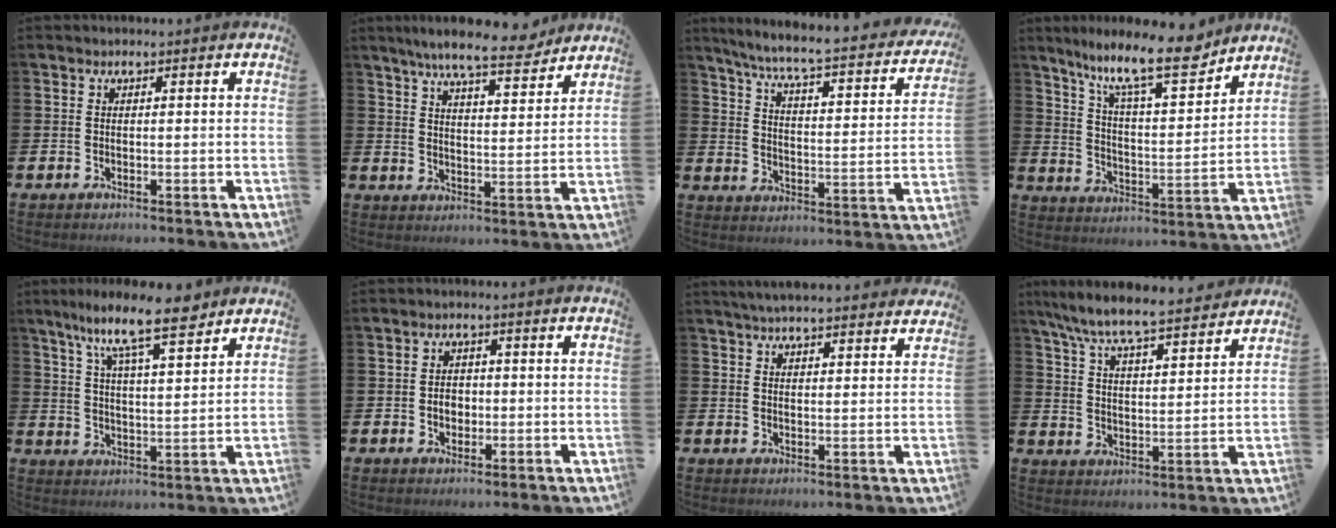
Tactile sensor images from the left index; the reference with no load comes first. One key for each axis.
{"total": 8.6, "fx": 7.8, "fy": 1.0, "fz": 3.6, "tx": -0.067, "ty": -0.040, "tz": 0.135}
{"total": 6.3, "fx": 5.5, "fy": 0.5, "fz": 3.1, "tx": -0.089, "ty": -0.045, "tz": 0.086}
{"total": 13.1, "fx": 10.5, "fy": 2.6, "fz": 7.4, "tx": -0.141, "ty": -0.060, "tz": 0.175}
{"total": 11.3, "fx": 9.0, "fy": 1.9, "fz": 6.6, "tx": -0.126, "ty": -0.038, "tz": 0.153}
{"total": 2.4, "fx": -0.3, "fy": 2.0, "fz": 1.4, "tx": -0.007, "ty": -0.003, "tz": -0.013}
{"total": 4.7, "fx": 4.6, "fy": 0.4, "fz": 1.1, "tx": -0.031, "ty": -0.018, "tz": 0.084}
{"total": 8.0, "fx": 7.6, "fy": 0.6, "fz": 2.7, "tx": -0.086, "ty": -0.048, "tz": 0.133}